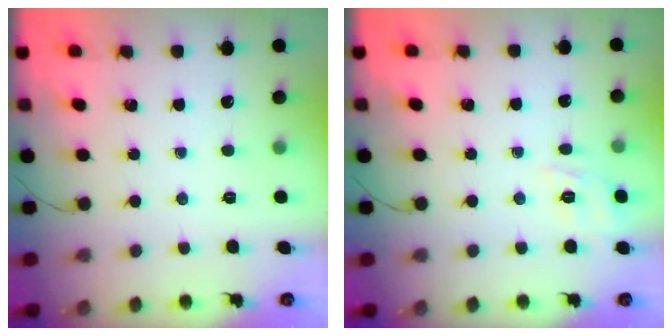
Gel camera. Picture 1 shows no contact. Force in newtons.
{"total": 2.7, "press": 2.1, "slide": 1.7}